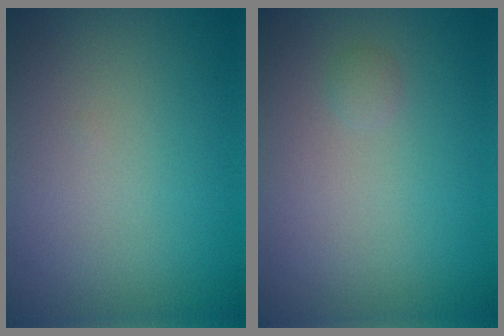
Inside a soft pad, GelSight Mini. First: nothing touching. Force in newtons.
{"total": 0.6, "press": 0.6, "slide": 0.1}